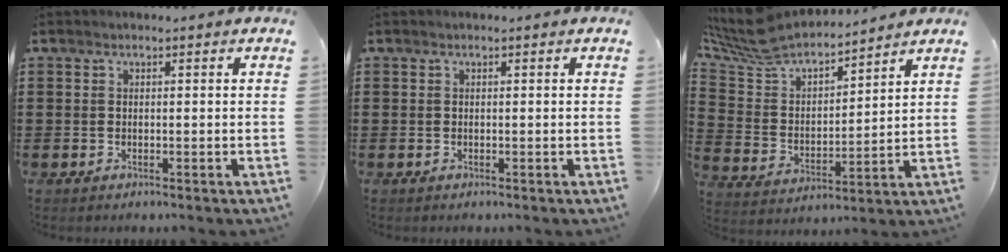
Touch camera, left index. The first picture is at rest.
{"total": 0.0}
{"total": 7.8, "force": [7.0, 2.5, 2.3], "torque": [-0.083, -0.042, 0.124]}